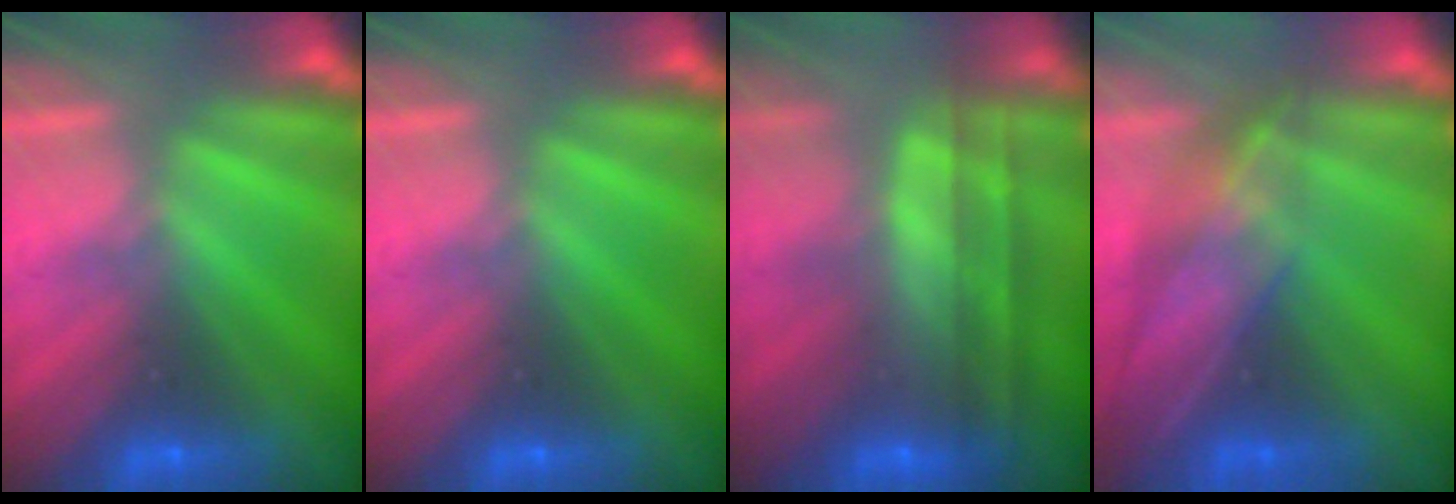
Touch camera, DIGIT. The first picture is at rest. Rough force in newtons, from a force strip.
{"total": 0.0}
{"total": 7.6}
{"total": 4.0}